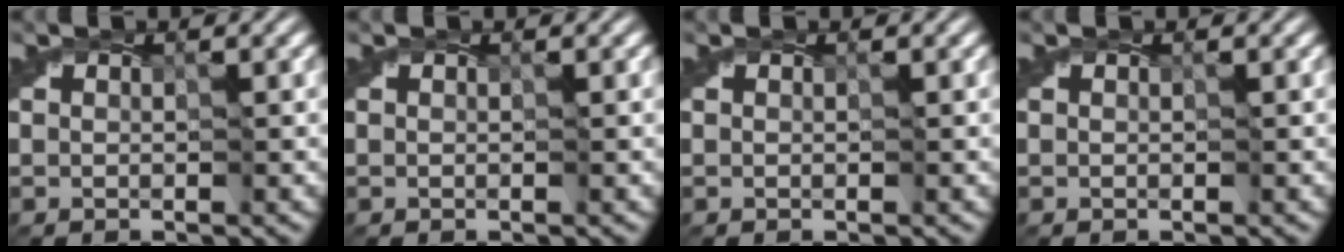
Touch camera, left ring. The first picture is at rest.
{"total": 0.0}
{"total": 0.0}
{"total": 0.0}